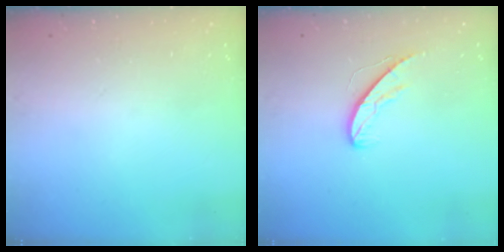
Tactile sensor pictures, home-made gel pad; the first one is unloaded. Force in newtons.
{"total": 6.0, "press": 6.0, "slide": 0.5}